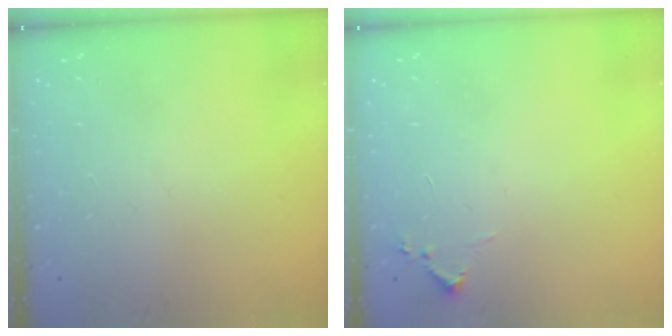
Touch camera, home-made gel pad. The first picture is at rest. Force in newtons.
{"total": 5.7, "press": 5.7, "slide": 0.6}